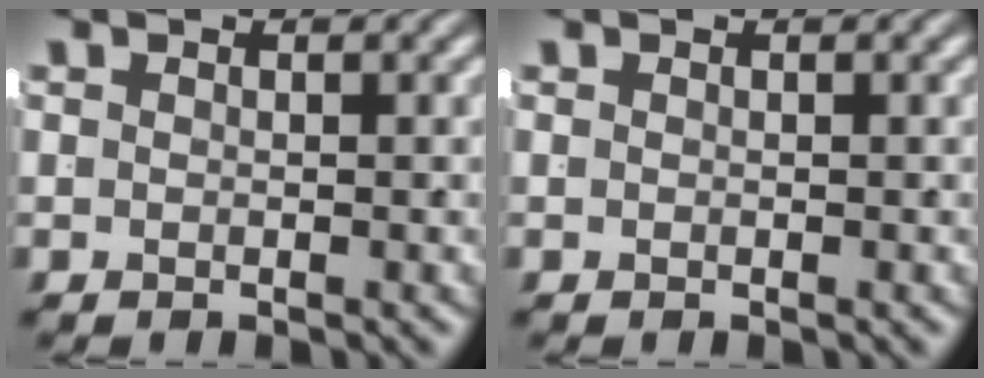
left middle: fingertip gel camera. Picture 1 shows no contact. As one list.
[{"total": 0.0}]